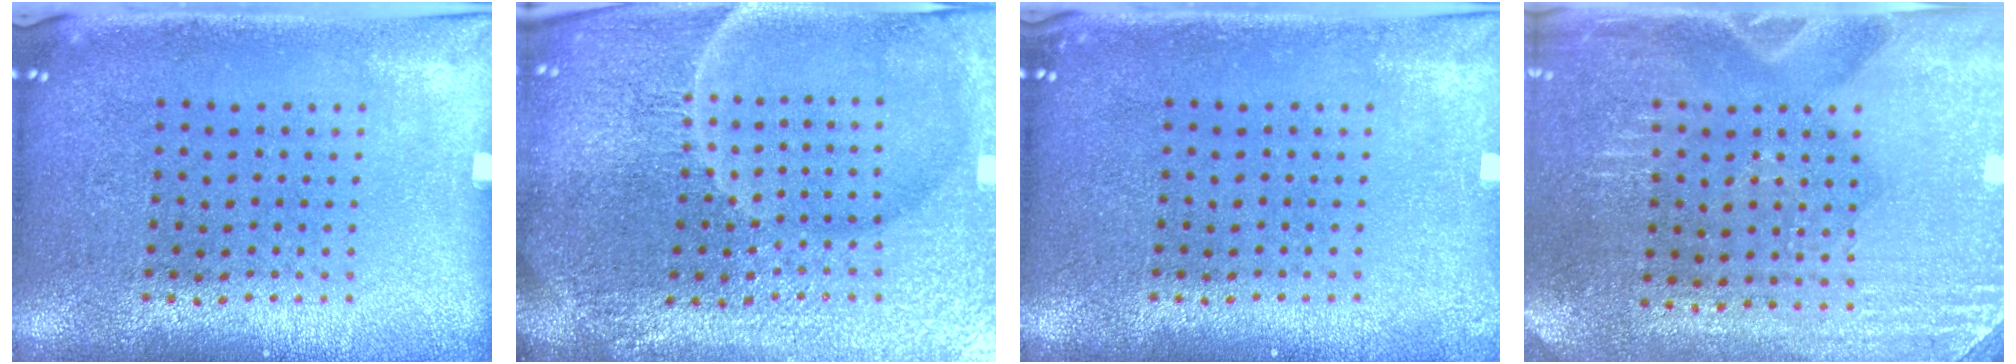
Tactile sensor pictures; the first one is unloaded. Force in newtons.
{"total": 6.2, "press": 5.6, "slide": 2.6}
{"total": 0.6, "press": 0.6, "slide": 0.1}
{"total": 2.9, "press": 2.8, "slide": 0.8}